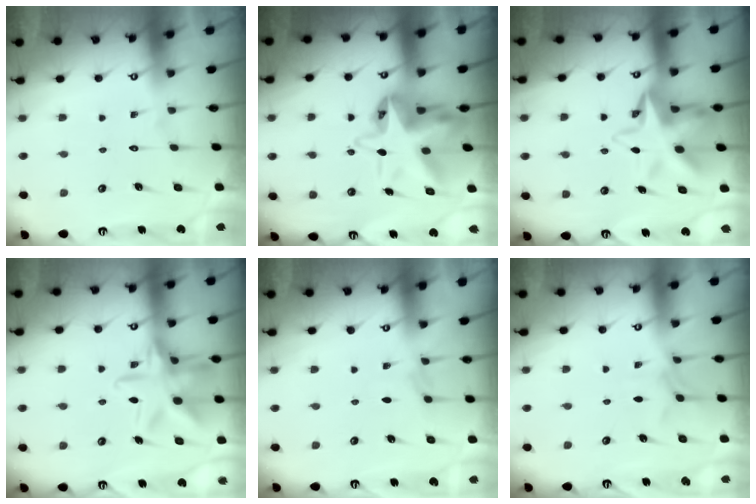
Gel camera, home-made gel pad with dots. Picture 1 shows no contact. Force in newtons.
{"total": 11.1, "press": 11.0, "slide": 0.9}
{"total": 11.9, "press": 11.7, "slide": 1.9}
{"total": 14.6, "press": 14.6, "slide": 1.0}
{"total": 2.8, "press": 2.8, "slide": 0.5}
{"total": 4.1, "press": 4.1, "slide": 0.6}